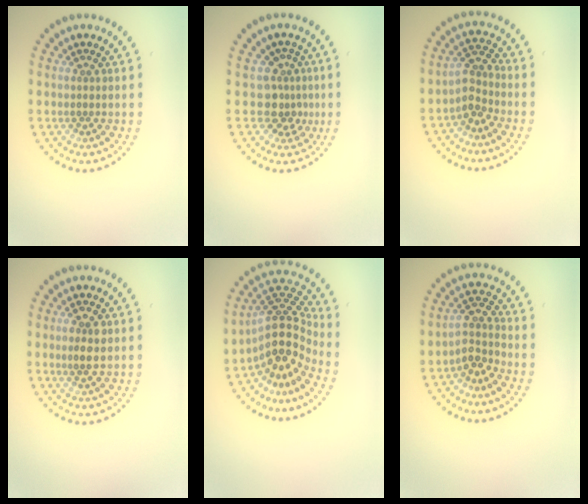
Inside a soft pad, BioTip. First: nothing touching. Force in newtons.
{"total": 2.8, "press": 2.1, "slide": 1.9}
{"total": 2.5, "press": 2.0, "slide": 1.6}
{"total": 2.1, "press": 2.1, "slide": 0.4}
{"total": 5.5, "press": 3.9, "slide": 3.8}
{"total": 2.7, "press": 2.0, "slide": 1.8}